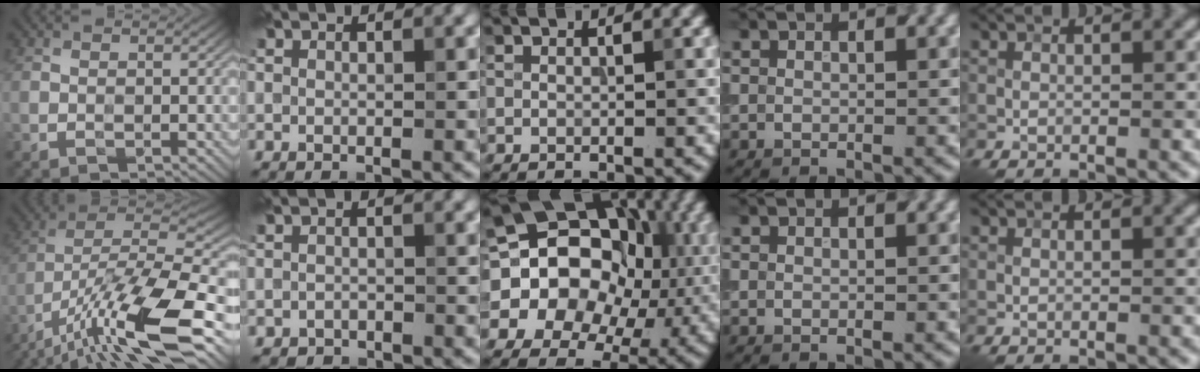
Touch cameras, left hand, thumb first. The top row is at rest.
{"thumb": {"total": 17.3, "force": [-10.2, 4.7, 13.1], "torque": [-0.257, -0.010, -0.192]}, "index": {"total": 0.8, "force": [-0.6, 0.5, 0.0], "torque": [0.001, -0.001, -0.011]}, "middle": {"total": 14.2, "force": [-0.1, 12.0, 7.5], "torque": [-0.126, 0.011, -0.030]}}